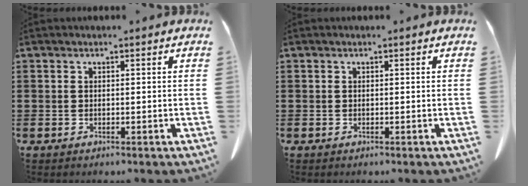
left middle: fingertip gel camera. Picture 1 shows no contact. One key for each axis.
{"total": 0.0}